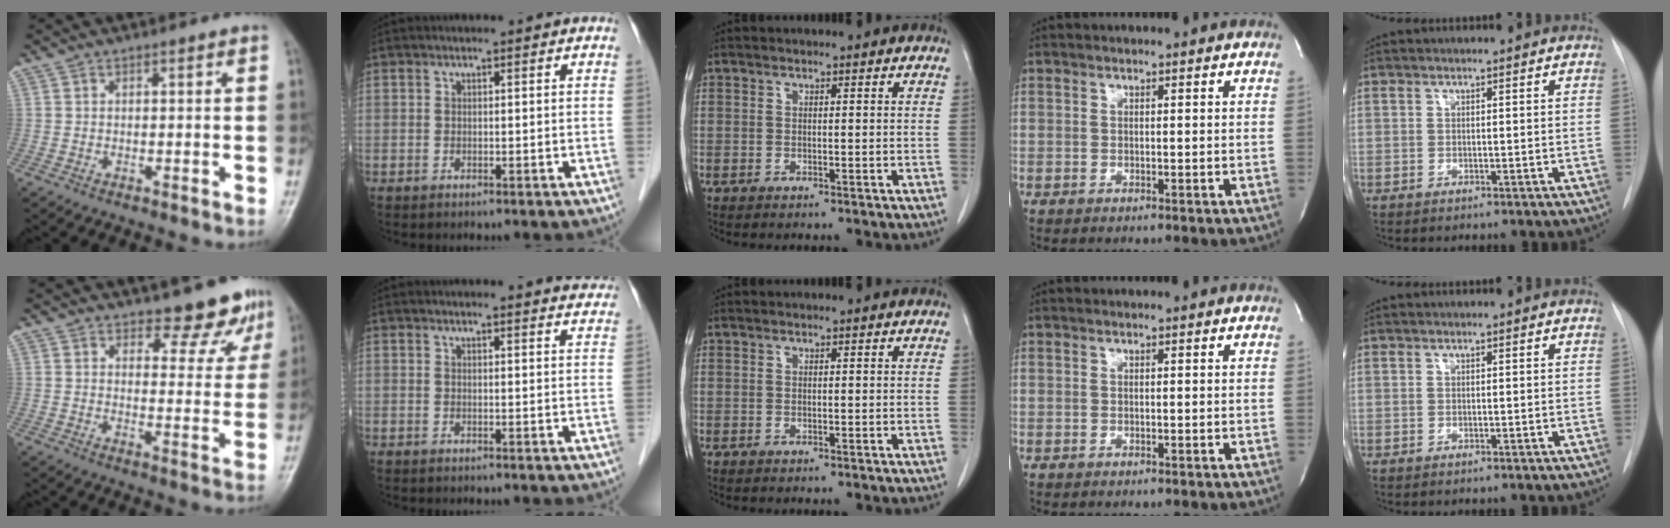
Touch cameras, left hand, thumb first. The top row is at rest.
{"thumb": {"total": 8.0, "force": [6.7, 3.3, 2.7], "torque": [0.002, -0.050, 0.079]}, "index": {"total": 7.8, "force": [7.7, 0.7, 1.0], "torque": [0.005, -0.012, 0.060]}}